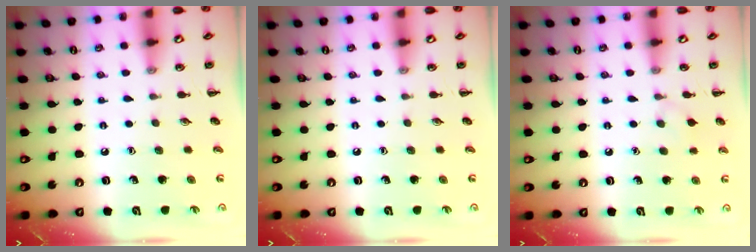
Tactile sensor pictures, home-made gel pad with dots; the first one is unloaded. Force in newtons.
{"total": 0.0}
{"total": 5.0, "press": 4.8, "slide": 1.5}